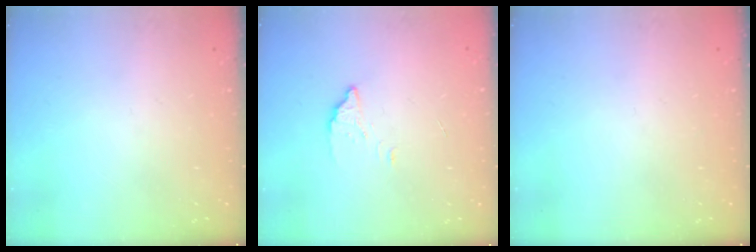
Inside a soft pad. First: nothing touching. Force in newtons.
{"total": 2.7, "press": 2.7, "slide": 0.2}
{"total": 0.0}